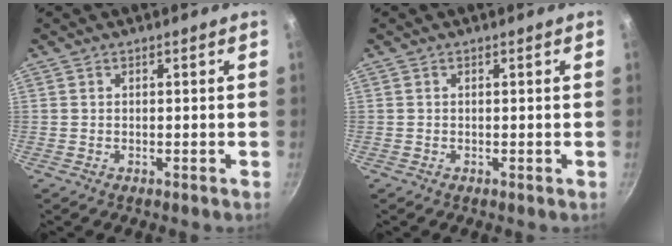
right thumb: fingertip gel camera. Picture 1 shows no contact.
{"total": 0.0}